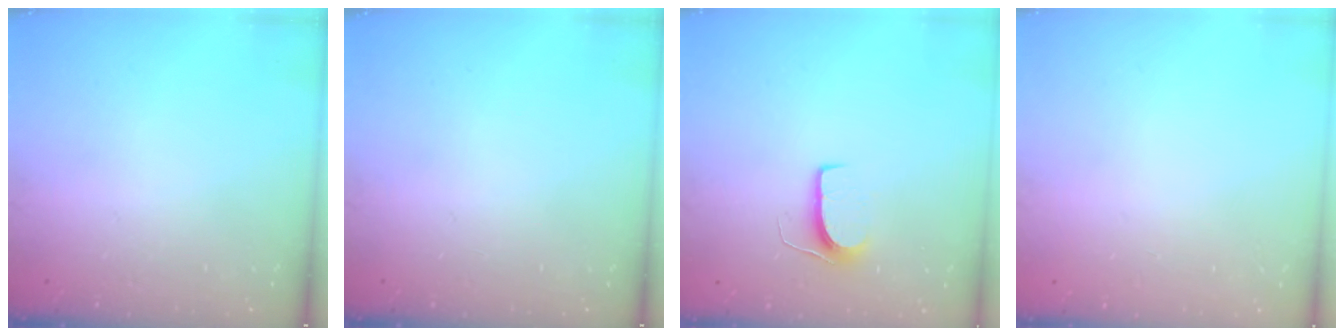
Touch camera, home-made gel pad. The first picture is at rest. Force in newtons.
{"total": 0.0}
{"total": 6.5, "press": 6.5, "slide": 0.4}
{"total": 0.0}